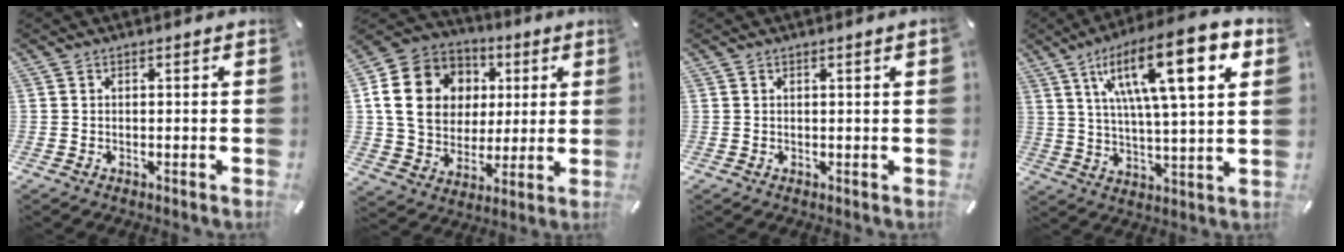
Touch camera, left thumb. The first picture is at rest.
{"total": 17.5, "force": [3.5, 15.0, 8.2], "torque": [-0.156, 0.007, 0.070]}
{"total": 0.9, "force": [0.3, -0.1, 0.8], "torque": [-0.013, -0.001, 0.005]}
{"total": 19.4, "force": [9.2, 4.9, 16.3], "torque": [-0.281, -0.034, 0.136]}